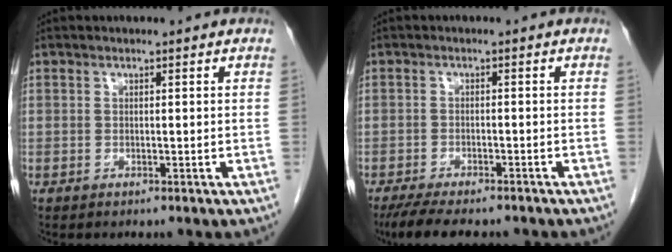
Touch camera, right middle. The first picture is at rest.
{"total": 9.1, "force": [-7.4, 2.3, 4.8], "torque": [-0.073, -0.014, -0.113]}